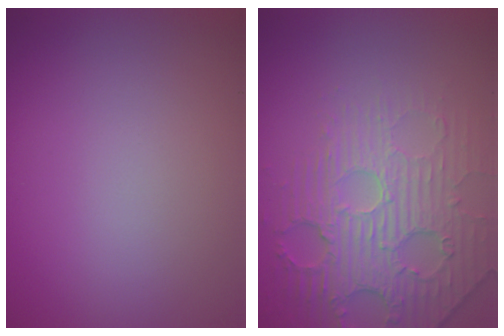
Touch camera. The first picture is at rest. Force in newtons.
{"total": 4.4, "press": 4.0, "slide": 1.7}